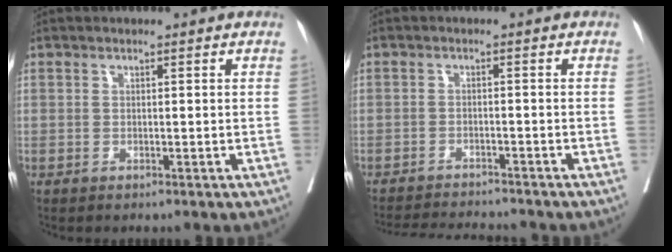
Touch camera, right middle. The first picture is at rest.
{"total": 8.3, "force": [-8.0, 0.3, 2.1], "torque": [-0.031, -0.008, -0.121]}